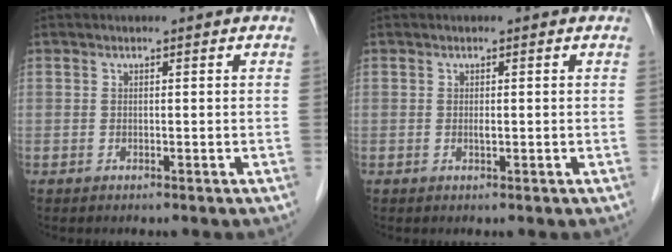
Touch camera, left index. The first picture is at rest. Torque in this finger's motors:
{"motor_torque": [0.11, 0.21, 0.00, 0.00]}